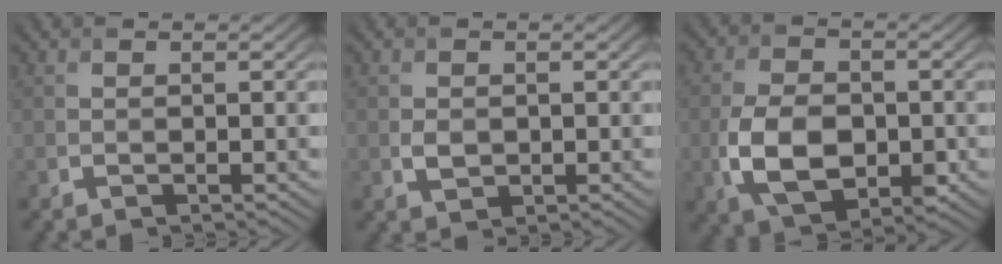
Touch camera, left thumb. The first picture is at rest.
{"total": 1.7, "force": [-0.1, 1.3, 1.1], "torque": [-0.024, -0.006, 0.000]}
{"total": 8.9, "force": [-2.1, 5.7, 6.5], "torque": [-0.142, -0.012, -0.040]}